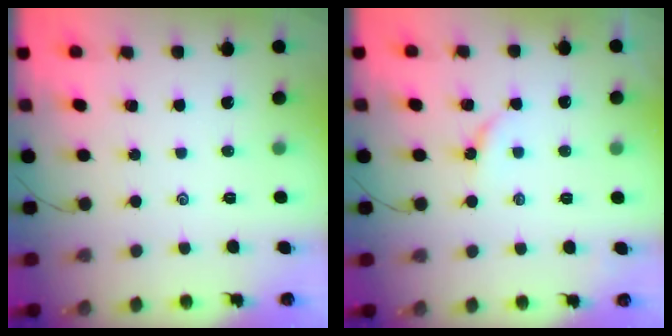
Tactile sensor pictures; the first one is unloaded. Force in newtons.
{"total": 2.9, "press": 2.9, "slide": 0.3}